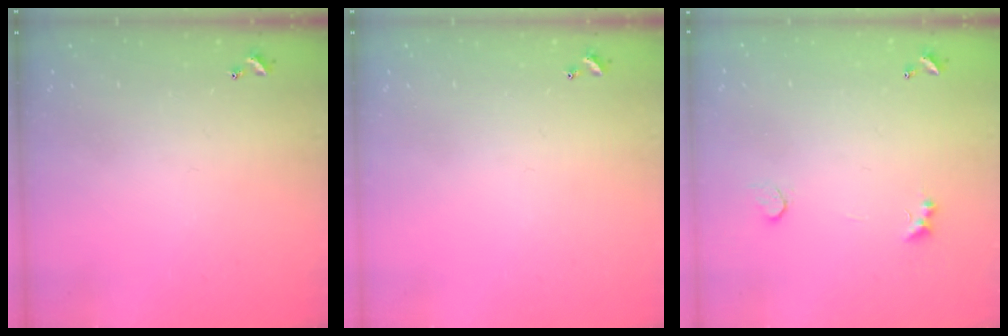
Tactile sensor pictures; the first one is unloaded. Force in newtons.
{"total": 0.0}
{"total": 1.4, "press": 1.1, "slide": 0.9}